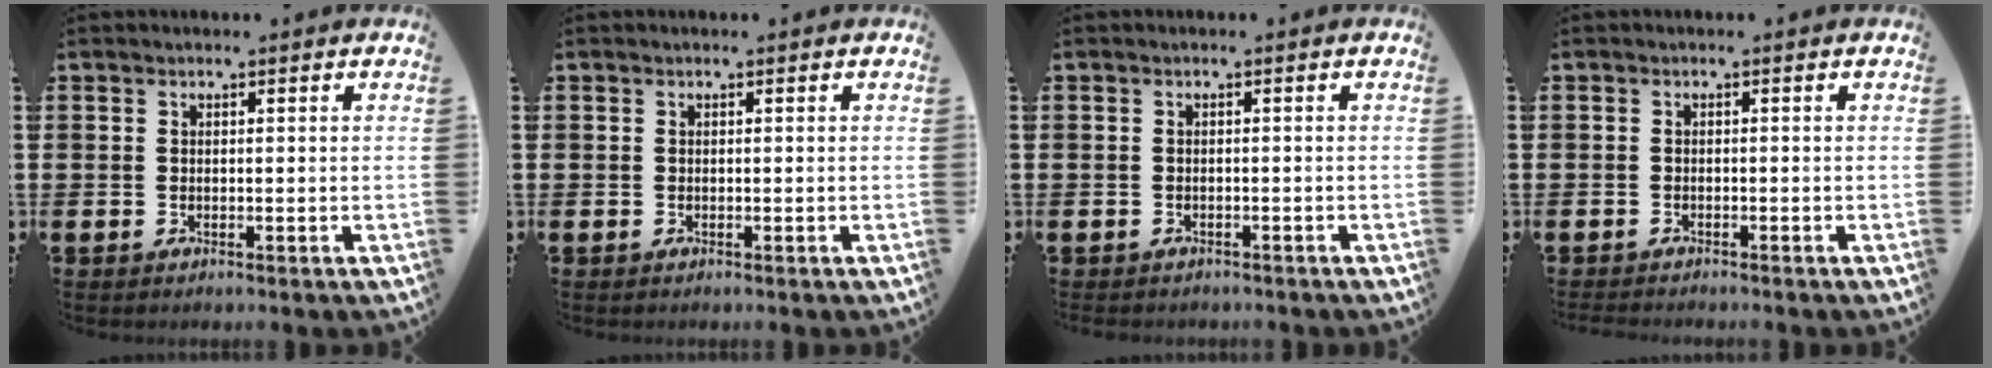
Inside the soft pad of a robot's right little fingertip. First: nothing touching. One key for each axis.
{"total": 0.0}
{"total": 0.5, "fx": -0.5, "fy": 0.2, "fz": 0.0, "tx": -0.002, "ty": -0.001, "tz": -0.011}
{"total": 0.7, "fx": -0.7, "fy": 0.0, "fz": 0.1, "tx": -0.002, "ty": -0.003, "tz": -0.014}